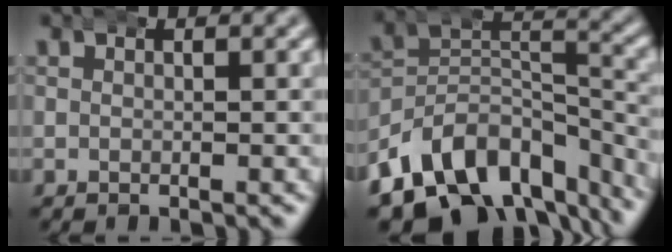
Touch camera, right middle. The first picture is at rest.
{"total": 14.9, "force": [-9.2, 9.1, 7.4], "torque": [-0.122, -0.035, -0.139]}